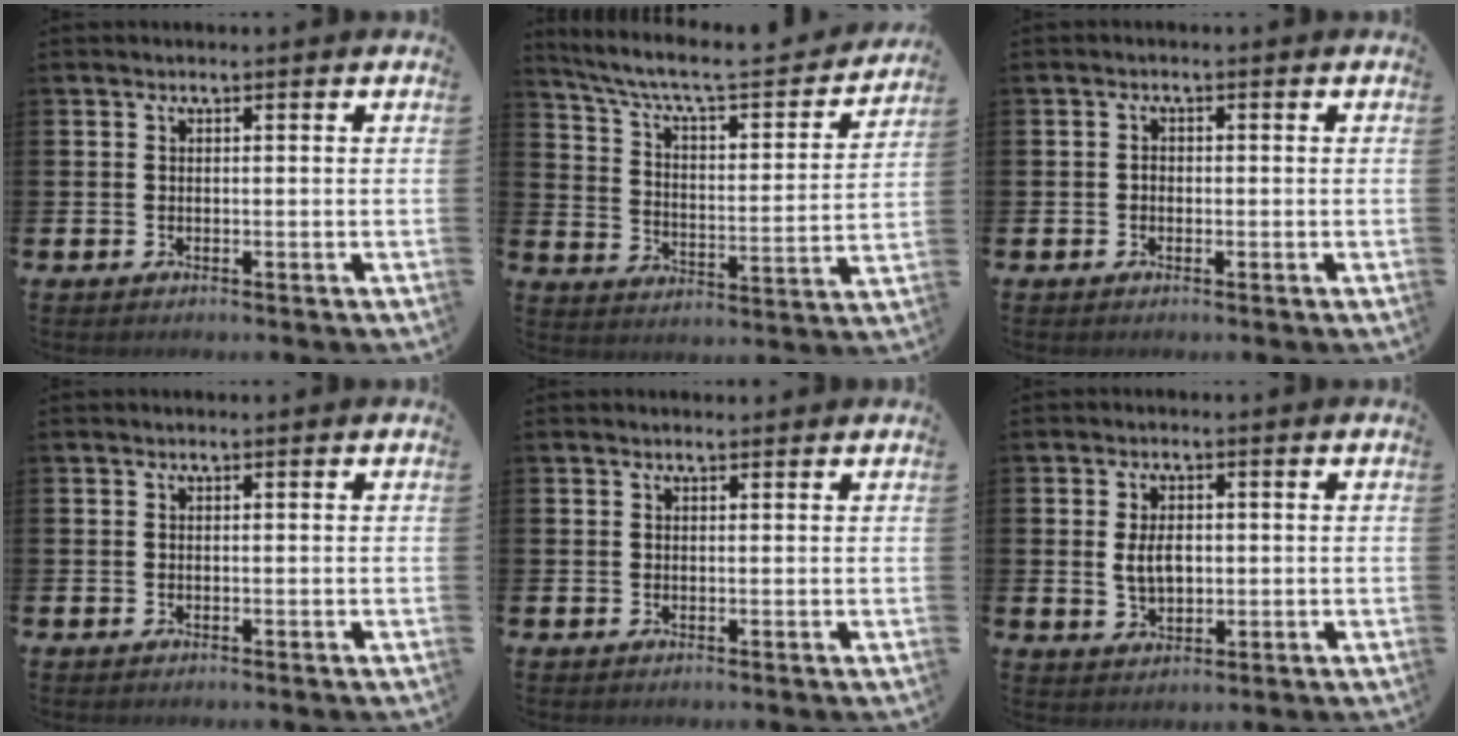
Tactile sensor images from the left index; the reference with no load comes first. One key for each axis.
{"total": 7.3, "fx": 6.3, "fy": 1.7, "fz": 3.4, "tx": -0.102, "ty": -0.041, "tz": 0.102}
{"total": 1.0, "fx": -0.4, "fy": 0.8, "fz": 0.5, "tx": -0.005, "ty": 0.003, "tz": -0.010}
{"total": 0.0}
{"total": 0.6, "fx": 0.5, "fy": 0.1, "fz": 0.2, "tx": 0.008, "ty": -0.004, "tz": 0.007}
{"total": 3.9, "fx": 0.4, "fy": 2.4, "fz": 3.0, "tx": -0.042, "ty": 0.002, "tz": 0.001}